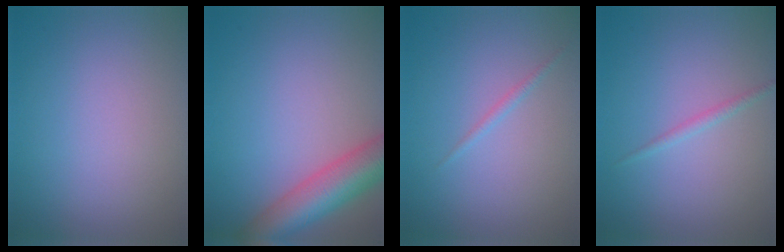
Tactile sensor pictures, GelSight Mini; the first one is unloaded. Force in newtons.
{"total": 6.9, "press": 6.9, "slide": 0.2}
{"total": 0.7, "press": 0.7, "slide": 0.0}
{"total": 0.9, "press": 0.9, "slide": 0.1}